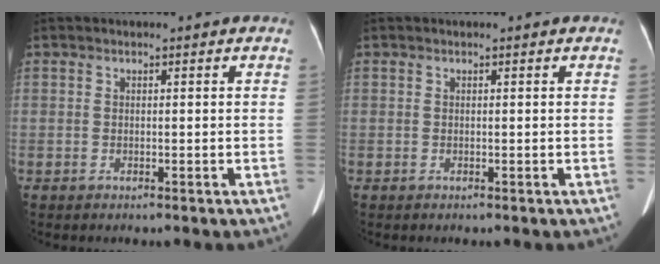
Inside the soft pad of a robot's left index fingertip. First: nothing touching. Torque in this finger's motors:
{"motor_torque": [-0.34, 0.00, 0.04, 0.02]}